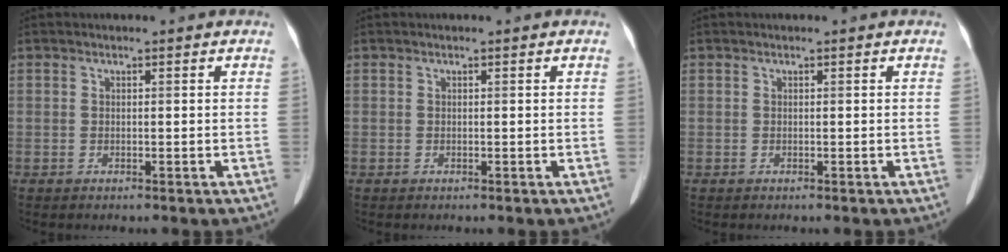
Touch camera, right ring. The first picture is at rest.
{"total": 0.0}
{"total": 0.0}